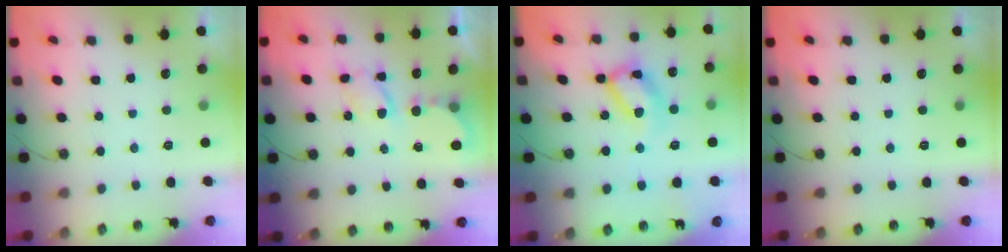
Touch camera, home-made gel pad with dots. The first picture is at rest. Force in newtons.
{"total": 6.4, "press": 6.4, "slide": 0.3}
{"total": 17.2, "press": 17.2, "slide": 1.5}
{"total": 0.0}